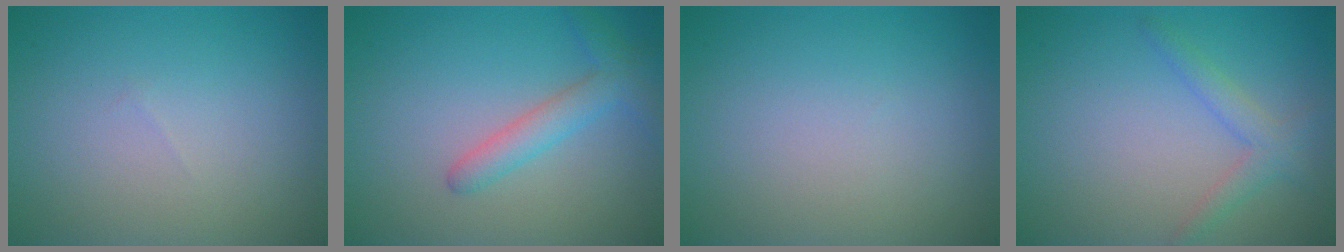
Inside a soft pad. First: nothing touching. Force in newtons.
{"total": 2.8, "press": 2.7, "slide": 0.2}
{"total": 0.0}
{"total": 2.1, "press": 2.1, "slide": 0.1}